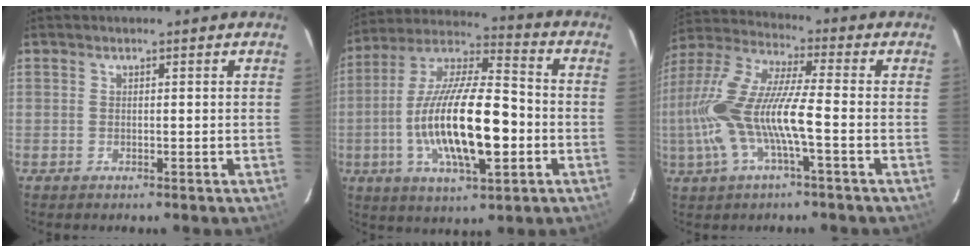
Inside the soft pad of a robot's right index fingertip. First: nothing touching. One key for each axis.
{"total": 20.7, "fx": -4.2, "fy": 6.2, "fz": 19.3, "tx": -0.368, "ty": -0.005, "tz": -0.078}
{"total": 16.8, "fx": -3.4, "fy": 3.1, "fz": 16.1, "tx": -0.323, "ty": -0.002, "tz": -0.066}